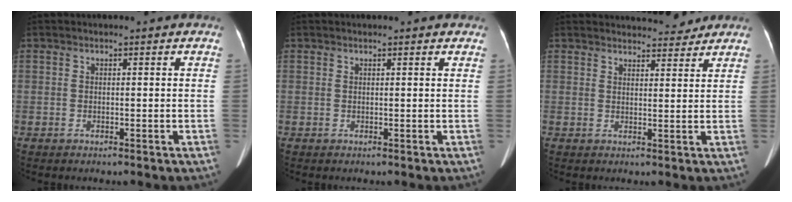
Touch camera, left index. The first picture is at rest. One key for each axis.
{"total": 1.6, "fx": 1.4, "fy": 0.5, "fz": 0.5, "tx": -0.010, "ty": 0.007, "tz": 0.011}
{"total": 7.3, "fx": 7.0, "fy": 1.7, "fz": 1.5, "tx": -0.009, "ty": 0.000, "tz": 0.078}